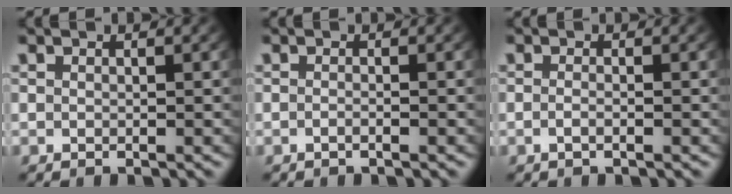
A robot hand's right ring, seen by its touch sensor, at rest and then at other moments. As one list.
[{"total": 0.8, "force": [-0.6, -0.2, 0.4], "torque": [-0.014, -0.003, -0.013]}, {"total": 1.1, "force": [-0.8, -0.2, 0.8], "torque": [-0.022, -0.007, -0.012]}]